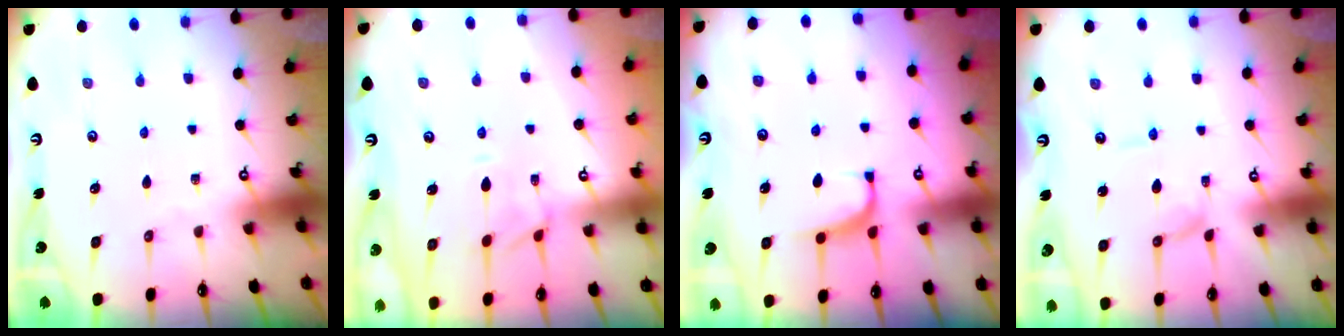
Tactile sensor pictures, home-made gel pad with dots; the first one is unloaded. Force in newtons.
{"total": 1.3, "press": 0.9, "slide": 0.9}
{"total": 1.4, "press": 1.2, "slide": 0.7}
{"total": 1.1, "press": 1.0, "slide": 0.3}